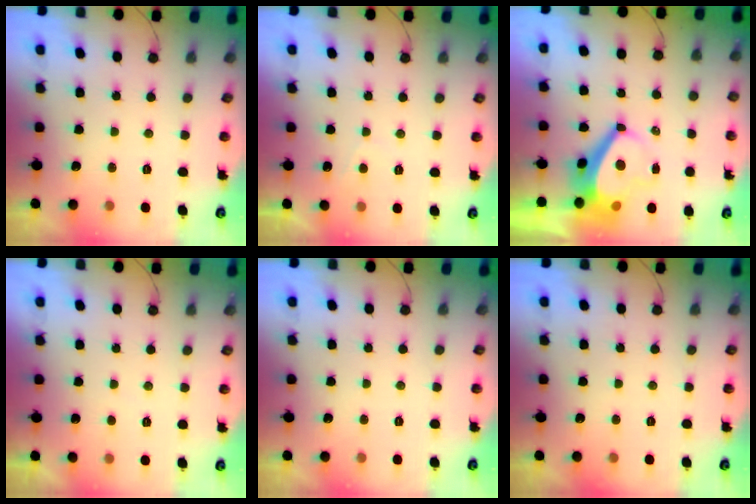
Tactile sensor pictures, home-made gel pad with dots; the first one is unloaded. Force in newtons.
{"total": 1.9, "press": 1.8, "slide": 0.6}
{"total": 6.8, "press": 6.8, "slide": 0.8}
{"total": 0.7, "press": 0.5, "slide": 0.5}
{"total": 0.0}
{"total": 0.0}